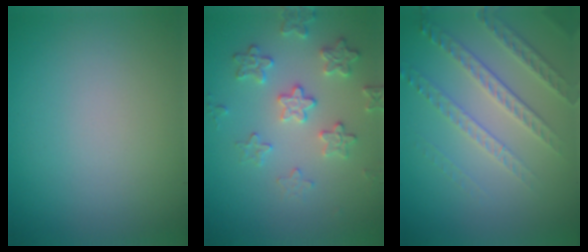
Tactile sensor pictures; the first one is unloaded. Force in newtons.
{"total": 3.3, "press": 3.2, "slide": 0.8}
{"total": 3.7, "press": 3.1, "slide": 1.9}